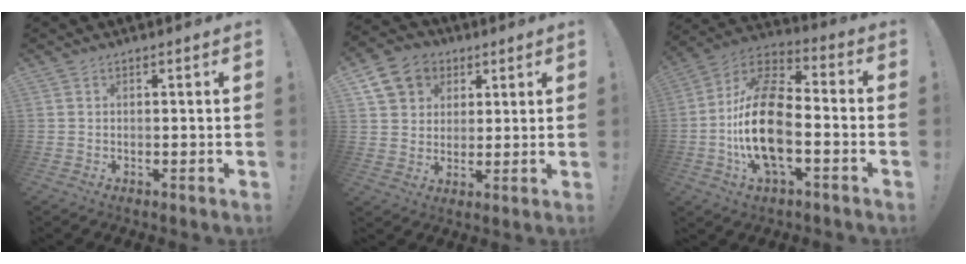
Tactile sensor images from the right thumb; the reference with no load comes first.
{"total": 11.7, "force": [4.9, 9.7, 4.3], "torque": [-0.059, -0.020, 0.101]}
{"total": 20.9, "force": [-3.9, 10.5, 17.6], "torque": [-0.346, 0.024, -0.065]}